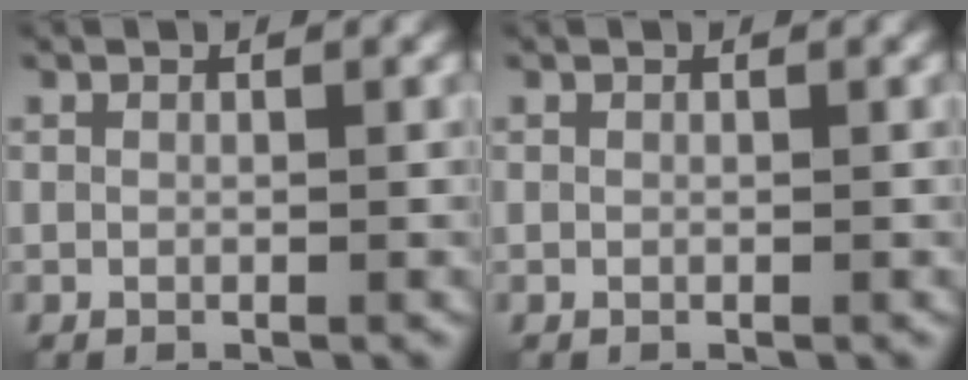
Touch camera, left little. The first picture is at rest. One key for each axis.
{"total": 0.0}